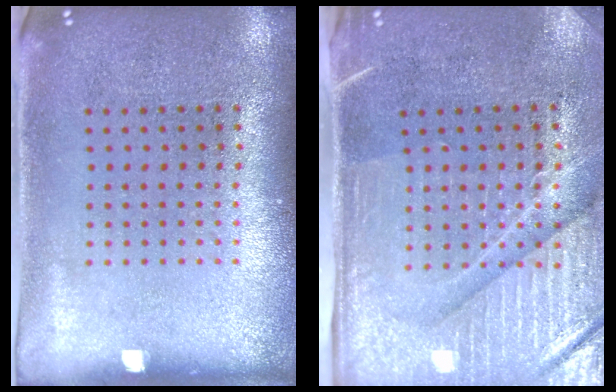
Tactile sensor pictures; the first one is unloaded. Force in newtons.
{"total": 4.4, "press": 3.9, "slide": 2.1}